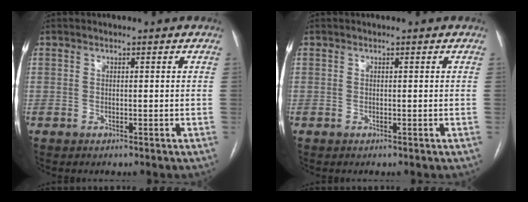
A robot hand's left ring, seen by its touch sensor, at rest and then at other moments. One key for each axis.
{"total": 0.0}